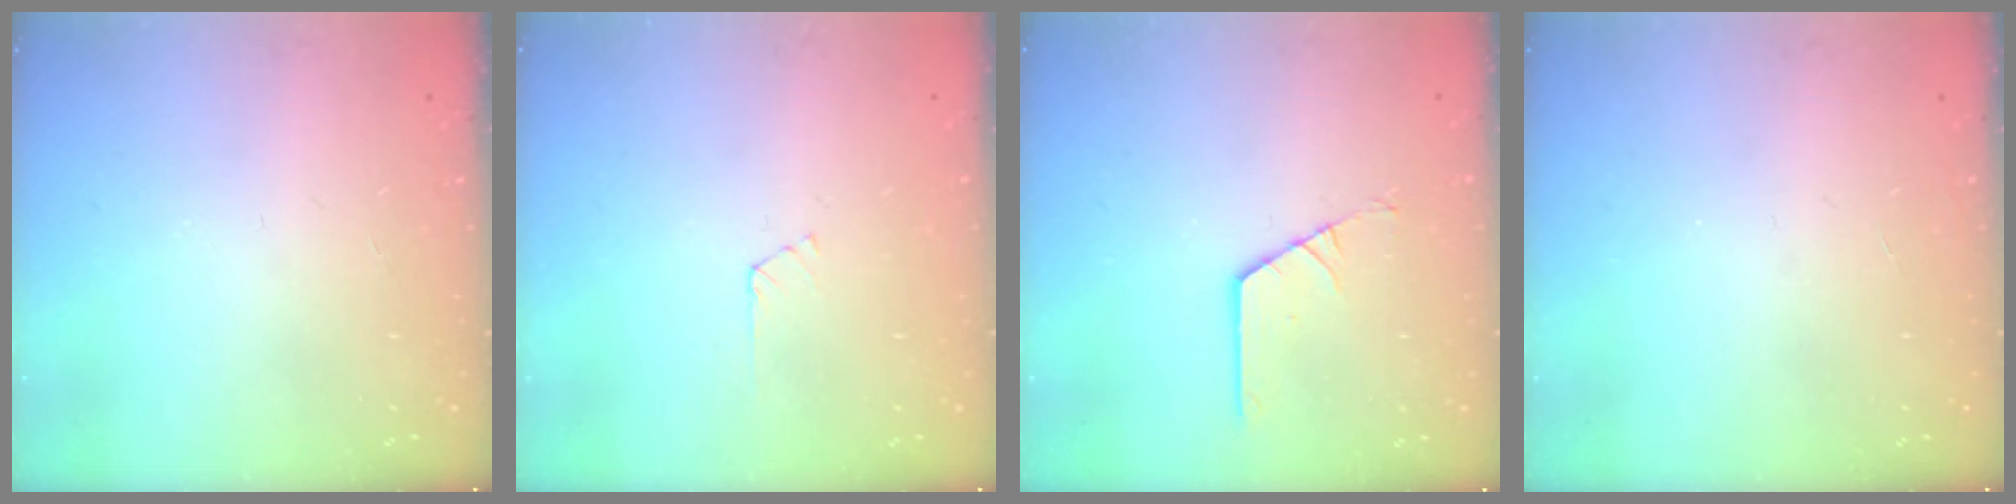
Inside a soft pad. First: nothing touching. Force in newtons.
{"total": 1.7, "press": 1.7, "slide": 0.3}
{"total": 2.9, "press": 2.9, "slide": 0.2}
{"total": 0.0}